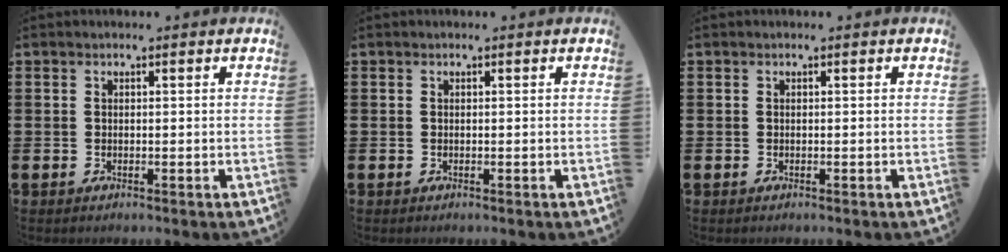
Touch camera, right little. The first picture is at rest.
{"total": 0.0}
{"total": 0.0}